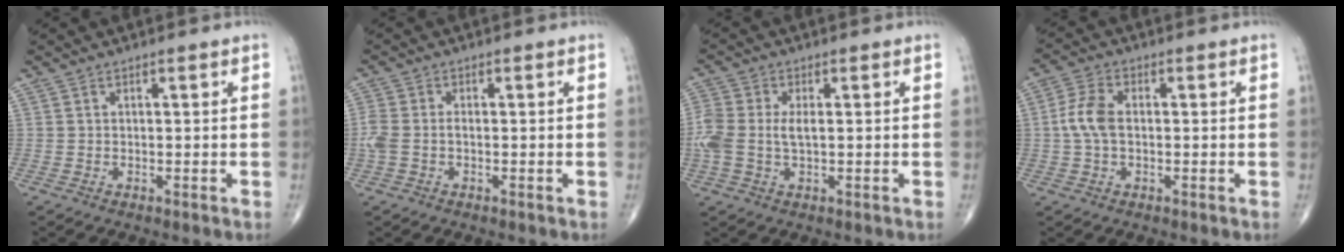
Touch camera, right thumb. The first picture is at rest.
{"total": 4.1, "force": [-0.7, 2.4, 3.3], "torque": [-0.095, 0.011, -0.015]}
{"total": 7.9, "force": [0.1, 4.4, 6.6], "torque": [-0.175, 0.015, 0.004]}
{"total": 5.9, "force": [0.0, 3.5, 4.8], "torque": [-0.112, 0.015, -0.007]}